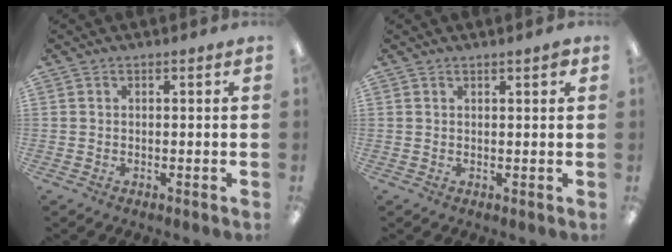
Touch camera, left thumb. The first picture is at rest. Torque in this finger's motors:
{"motor_torque": [-0.15, 0.00, -0.28, 0.08, 0.03]}